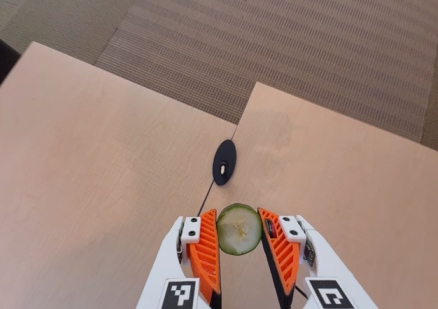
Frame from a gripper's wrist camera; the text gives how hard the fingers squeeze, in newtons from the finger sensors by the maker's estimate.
{"total": 10.9, "left": 10.9, "right": 10.9}